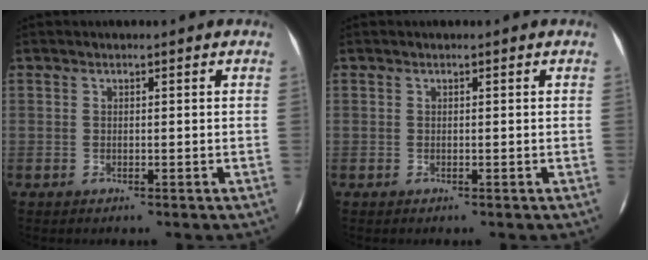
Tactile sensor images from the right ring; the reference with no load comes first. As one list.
[{"total": 0.0}]